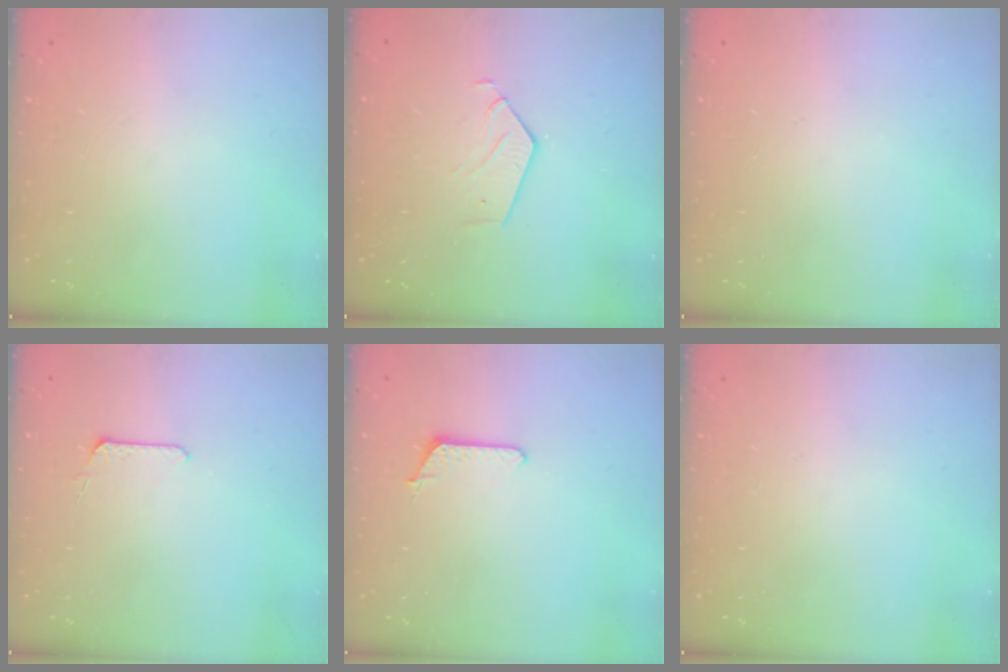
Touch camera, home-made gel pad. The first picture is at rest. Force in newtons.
{"total": 4.8, "press": 4.7, "slide": 0.4}
{"total": 0.0}
{"total": 5.5, "press": 5.5, "slide": 0.5}
{"total": 5.6, "press": 5.5, "slide": 0.7}
{"total": 0.0}